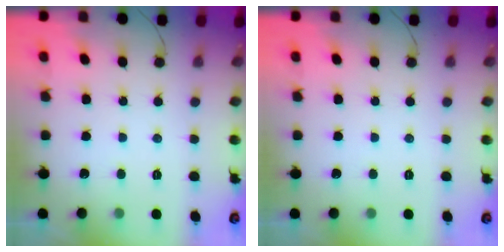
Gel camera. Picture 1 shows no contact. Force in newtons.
{"total": 0.0}